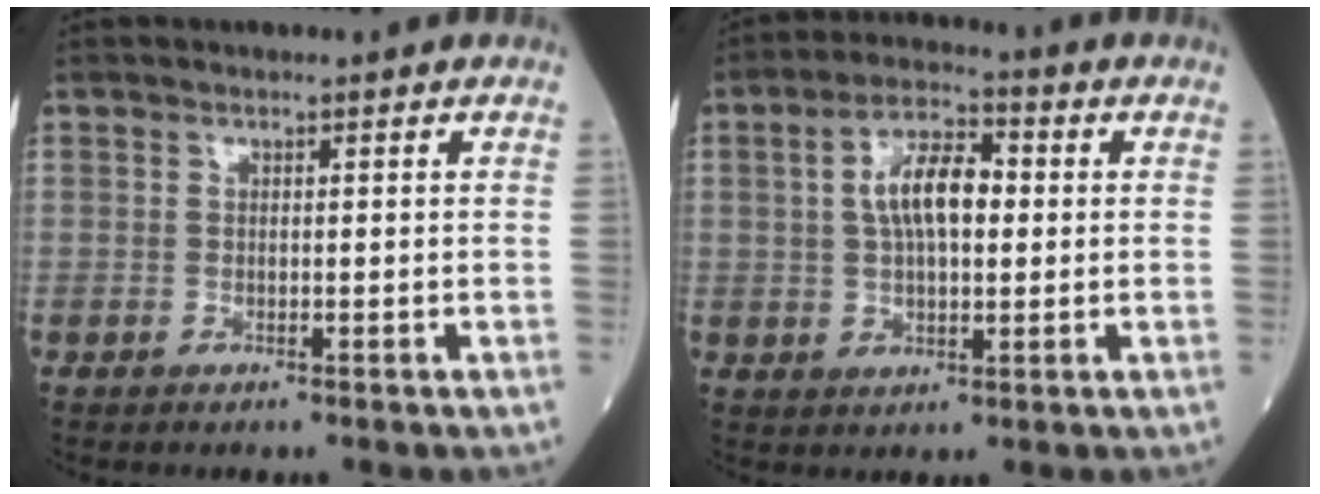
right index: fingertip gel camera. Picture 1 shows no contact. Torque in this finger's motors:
{"motor_torque": [0.63, -0.40, 0.29, 0.13]}